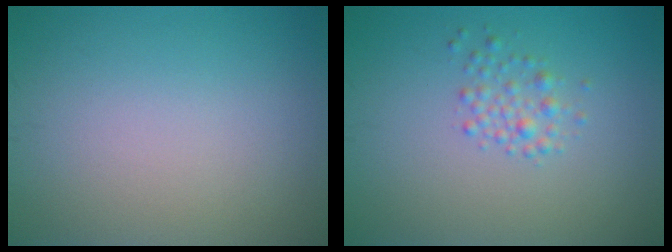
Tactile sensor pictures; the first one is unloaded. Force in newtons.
{"total": 1.7, "press": 1.7, "slide": 0.1}